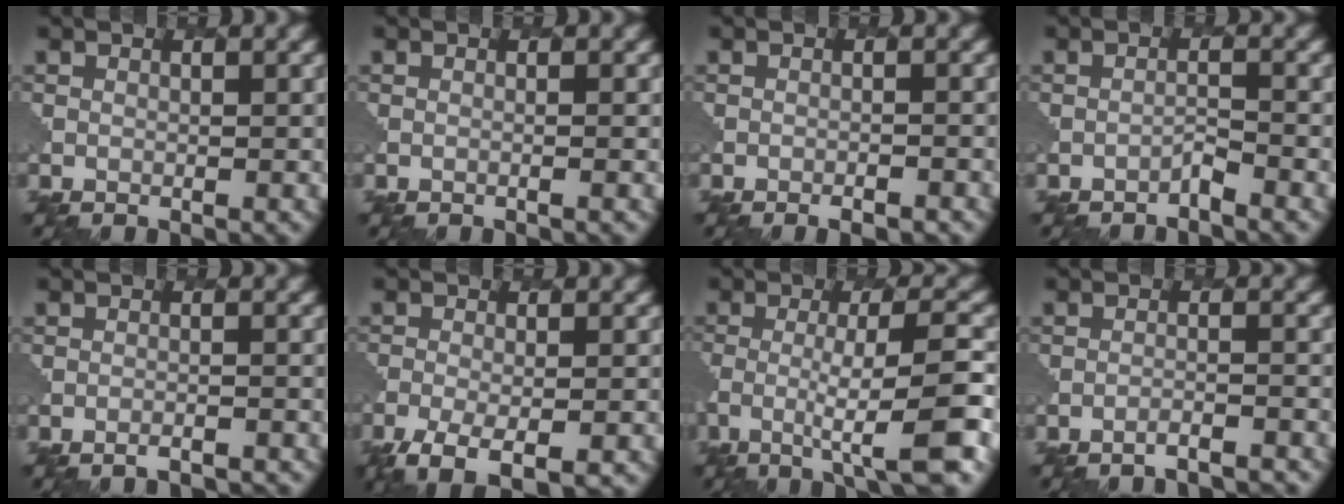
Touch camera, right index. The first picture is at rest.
{"total": 0.6, "force": [0.0, 0.2, 0.5], "torque": [-0.005, -0.002, -0.010]}
{"total": 2.1, "force": [-1.8, 0.6, 1.1], "torque": [-0.006, 0.012, -0.028]}
{"total": 0.7, "force": [-0.7, -0.1, 0.1], "torque": [-0.003, 0.006, -0.018]}
{"total": 3.4, "force": [-3.2, 0.5, 0.9], "torque": [-0.004, 0.014, -0.045]}
{"total": 5.6, "force": [-3.6, 1.7, 4.0], "torque": [-0.070, -0.013, -0.063]}
{"total": 7.4, "force": [-2.3, 1.1, 6.9], "torque": [-0.107, 0.004, -0.055]}
{"total": 4.1, "force": [-3.9, 0.4, 1.1], "torque": [-0.013, 0.007, -0.058]}